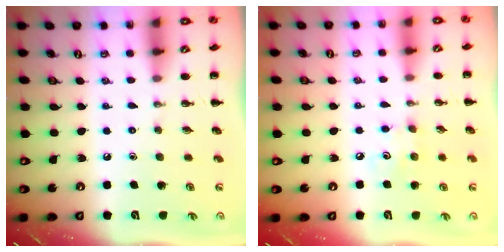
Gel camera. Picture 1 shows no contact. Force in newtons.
{"total": 3.8, "press": 3.7, "slide": 0.7}